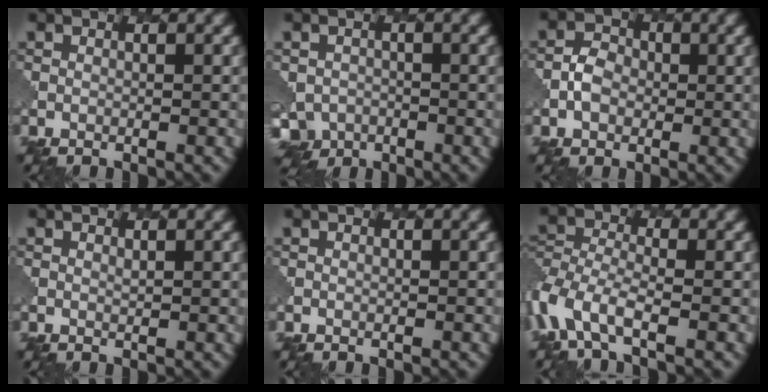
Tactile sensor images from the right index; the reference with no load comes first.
{"total": 5.5, "force": [-3.0, 4.2, 1.8], "torque": [-0.027, -0.024, -0.036]}
{"total": 2.1, "force": [-0.4, 1.9, 0.9], "torque": [-0.017, 0.003, -0.010]}
{"total": 0.5, "force": [0.5, -0.1, 0.0], "torque": [0.000, -0.004, 0.011]}
{"total": 0.0}
{"total": 6.0, "force": [-3.3, 2.9, 4.1], "torque": [-0.102, -0.012, -0.074]}